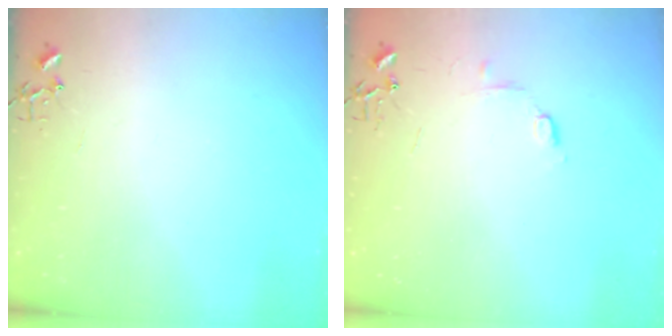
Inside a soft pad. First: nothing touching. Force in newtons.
{"total": 6.1, "press": 6.1, "slide": 0.7}